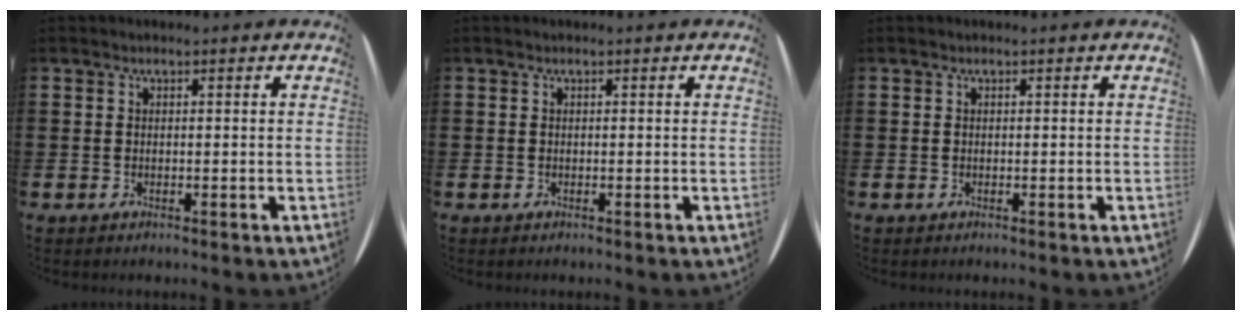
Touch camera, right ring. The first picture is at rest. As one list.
[{"total": 0.0}, {"total": 0.0}]